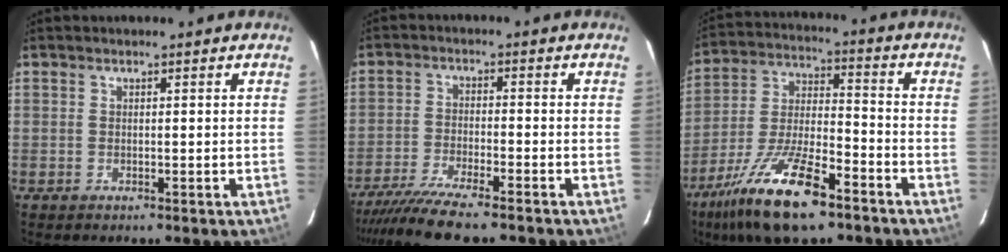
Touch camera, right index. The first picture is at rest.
{"total": 10.7, "force": [-9.3, 0.6, 5.4], "torque": [-0.128, -0.029, -0.163]}
{"total": 18.7, "force": [-11.9, 6.1, 13.1], "torque": [-0.269, -0.028, -0.218]}